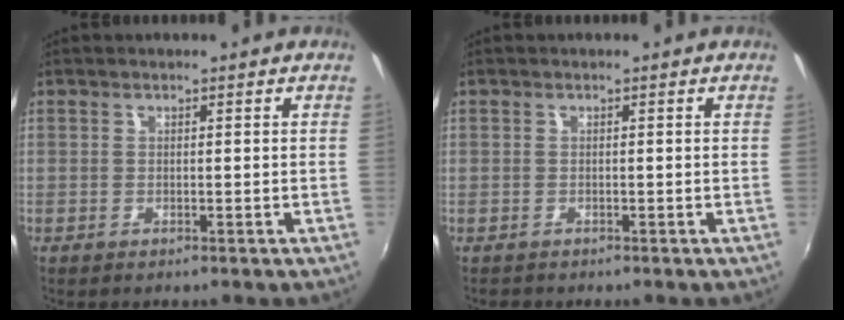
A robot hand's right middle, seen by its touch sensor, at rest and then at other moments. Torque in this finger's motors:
{"motor_torque": [-0.24, -0.23, -0.49, -0.19]}